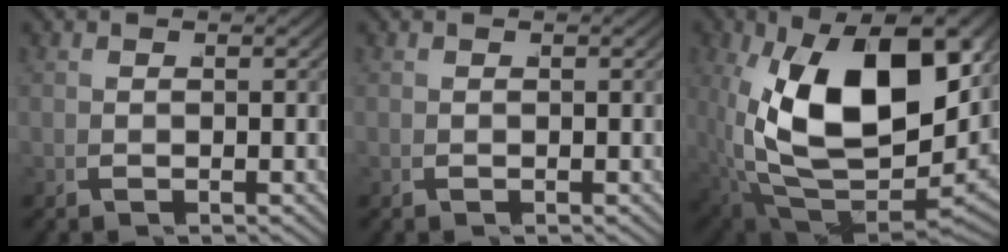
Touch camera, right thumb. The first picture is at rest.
{"total": 0.0}
{"total": 17.6, "force": [-0.6, 9.8, 14.6], "torque": [-0.287, -0.057, 0.025]}